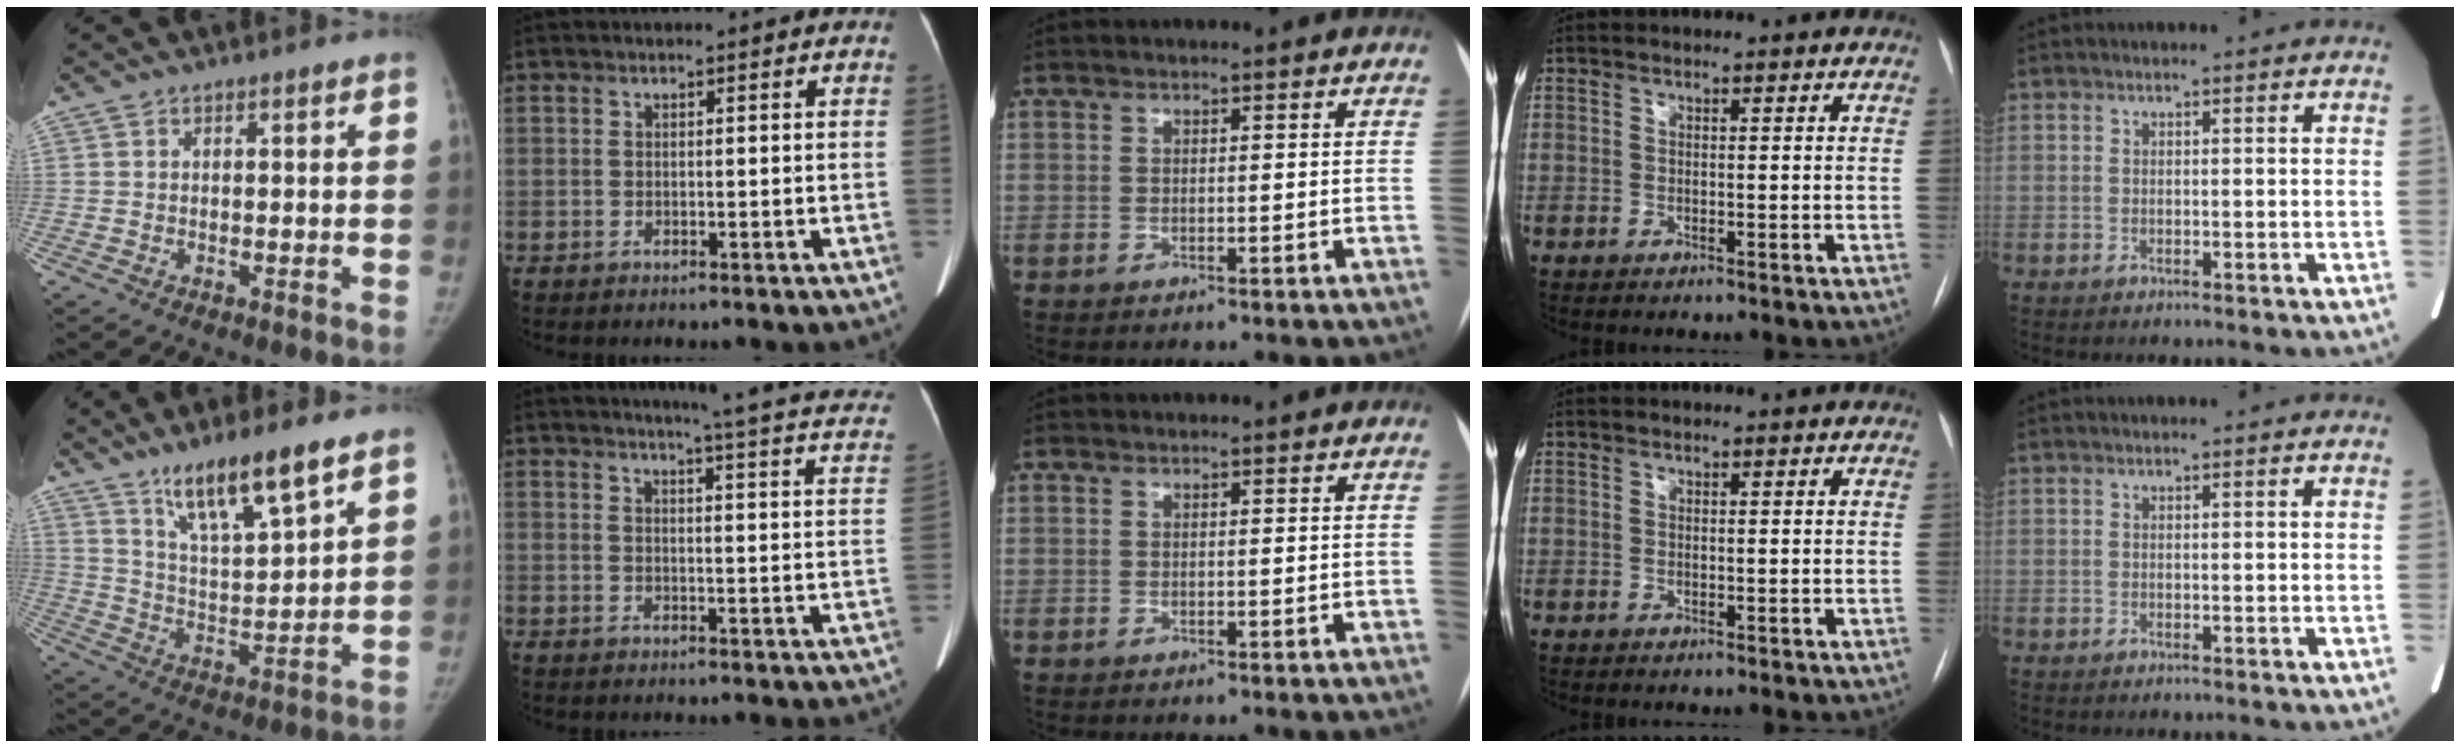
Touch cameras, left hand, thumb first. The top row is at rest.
{"thumb": {"total": 12.9, "force": [8.9, 2.3, 9.1], "torque": [-0.150, -0.054, 0.167]}, "index": {"total": 19.7, "force": [17.9, 0.7, 8.2], "torque": [-0.096, -0.066, 0.185]}}